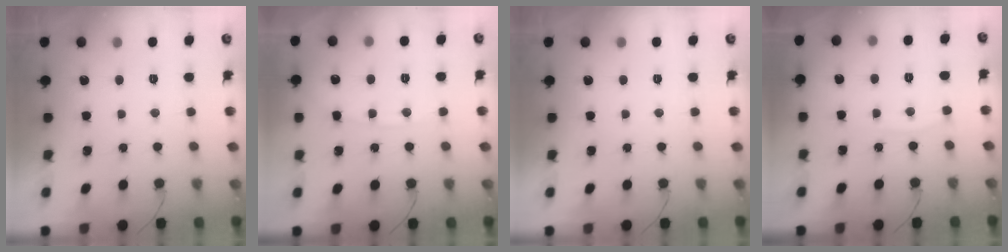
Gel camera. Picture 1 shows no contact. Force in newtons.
{"total": 6.2, "press": 6.2, "slide": 0.7}
{"total": 0.0}
{"total": 3.4, "press": 3.4, "slide": 0.3}